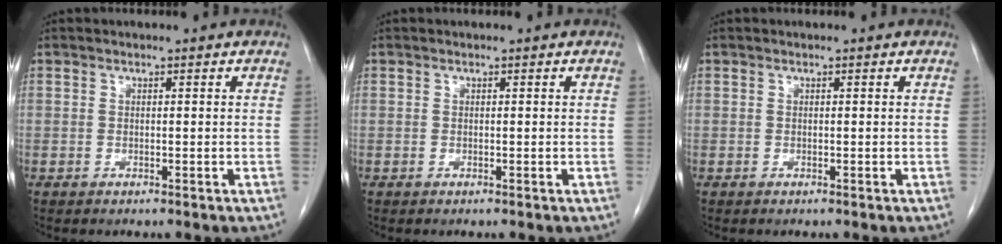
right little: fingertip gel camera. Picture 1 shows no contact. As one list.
[{"total": 0.0}, {"total": 0.0}]